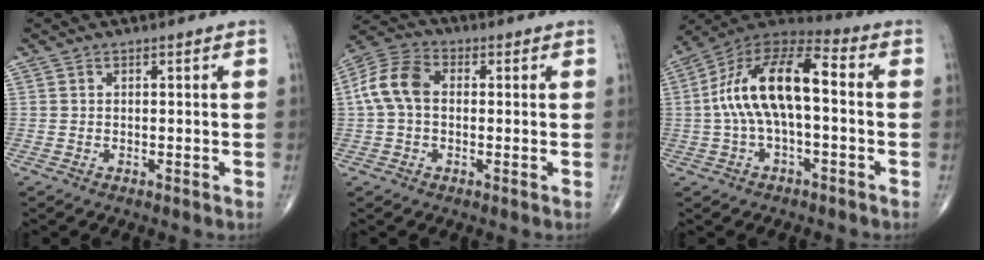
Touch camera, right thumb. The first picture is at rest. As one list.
[{"total": 9.0, "force": [0.5, 6.1, 6.6], "torque": [-0.136, 0.029, 0.000]}, {"total": 15.9, "force": [0.1, 6.9, 14.3], "torque": [-0.274, 0.052, -0.007]}]